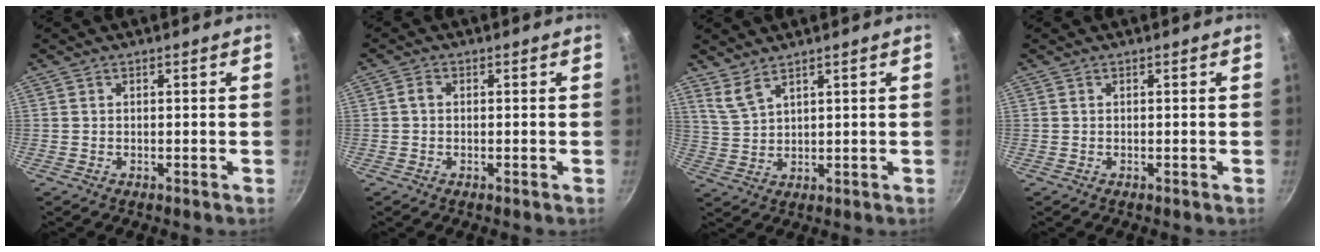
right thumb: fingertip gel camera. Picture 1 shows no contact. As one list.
[{"total": 1.6, "force": [0.1, 1.2, 1.0], "torque": [-0.019, 0.009, -0.001]}, {"total": 3.9, "force": [3.2, 1.0, 2.1], "torque": [-0.044, -0.022, 0.073]}, {"total": 0.0}]